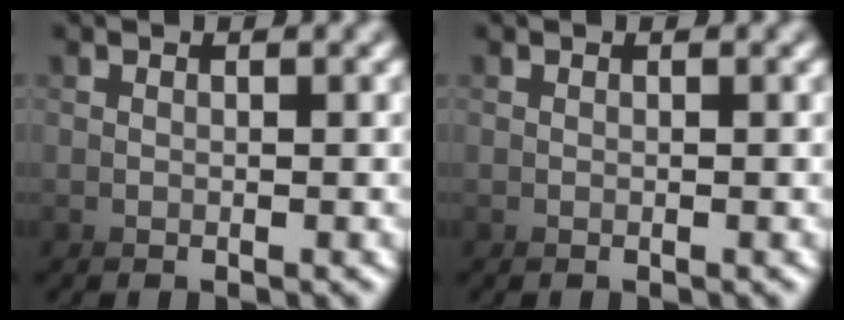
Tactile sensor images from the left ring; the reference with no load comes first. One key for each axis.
{"total": 0.0}